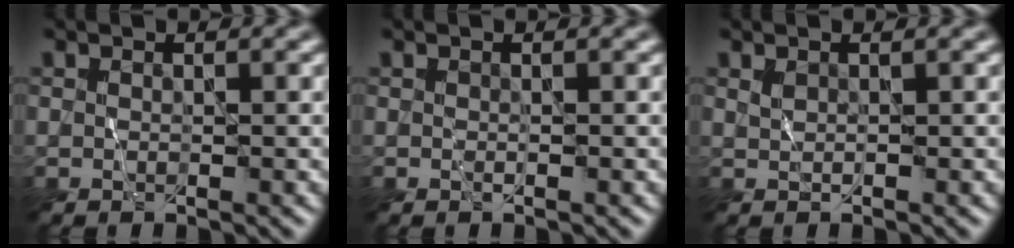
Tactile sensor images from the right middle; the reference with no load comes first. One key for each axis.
{"total": 0.0}
{"total": 0.7, "fx": 0.4, "fy": 0.3, "fz": 0.5, "tx": -0.014, "ty": -0.001, "tz": 0.007}